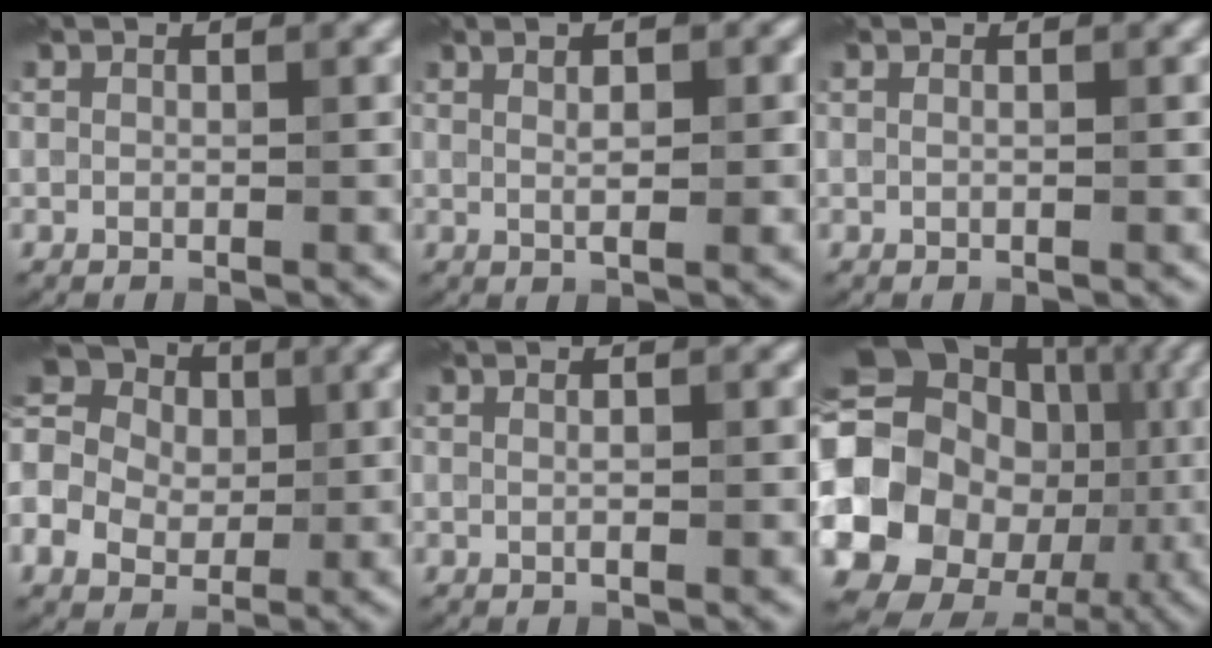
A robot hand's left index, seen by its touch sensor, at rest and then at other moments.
{"total": 3.6, "force": [1.1, 1.2, 3.2], "torque": [-0.025, 0.006, 0.004]}
{"total": 0.5, "force": [0.1, 0.2, 0.5], "torque": [-0.007, -0.001, -0.003]}
{"total": 10.4, "force": [0.4, 8.7, 5.7], "torque": [-0.130, 0.027, -0.034]}
{"total": 1.7, "force": [0.4, 0.5, 1.6], "torque": [-0.008, -0.007, -0.004]}
{"total": 21.0, "force": [-2.3, 18.5, 9.7], "torque": [-0.178, -0.001, -0.069]}